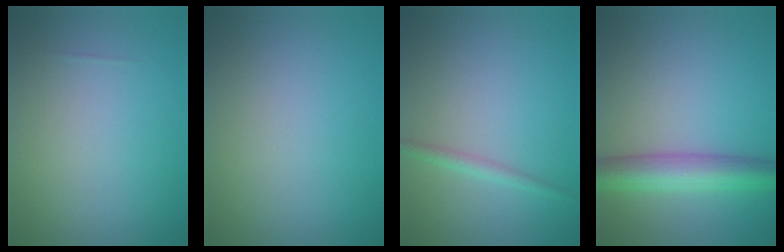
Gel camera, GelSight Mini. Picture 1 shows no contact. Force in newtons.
{"total": 0.0}
{"total": 1.3, "press": 1.3, "slide": 0.1}
{"total": 5.5, "press": 5.5, "slide": 0.2}